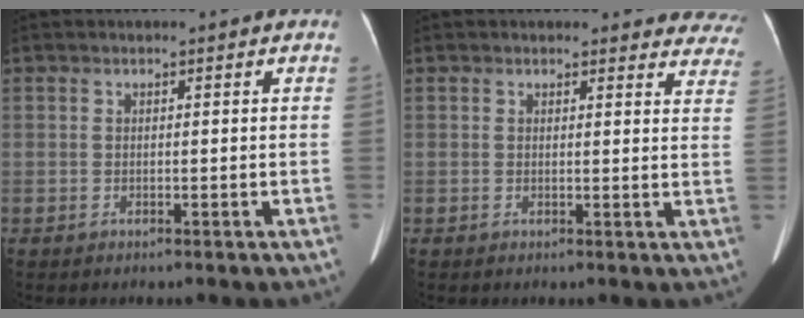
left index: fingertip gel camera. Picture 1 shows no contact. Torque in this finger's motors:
{"motor_torque": [0.71, -0.54, 0.06, 0.02]}